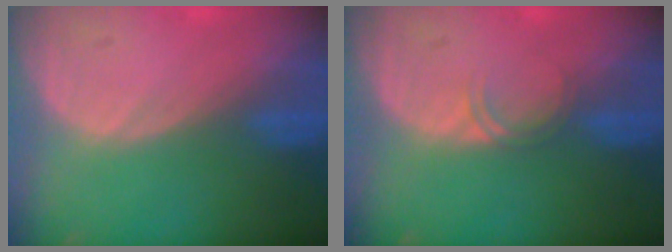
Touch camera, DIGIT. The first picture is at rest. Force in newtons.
{"total": 1.7, "press": 1.7, "slide": 0.3}